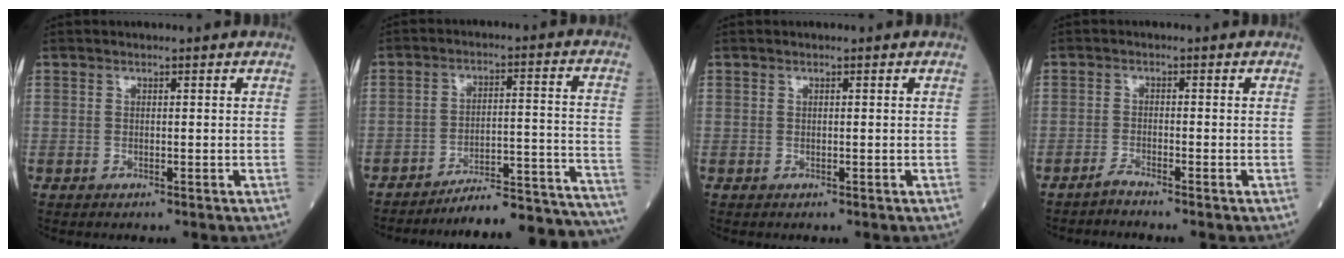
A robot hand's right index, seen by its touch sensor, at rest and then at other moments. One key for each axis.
{"total": 21.5, "fx": -21.0, "fy": -0.1, "fz": 4.7, "tx": -0.010, "ty": 0.016, "tz": -0.278}
{"total": 0.0}
{"total": 1.7, "fx": -1.6, "fy": -0.5, "fz": 0.1, "tx": -0.003, "ty": -0.003, "tz": -0.033}